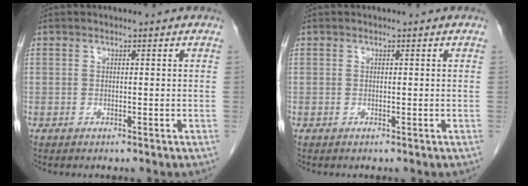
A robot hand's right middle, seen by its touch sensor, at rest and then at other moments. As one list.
[{"total": 0.0}]